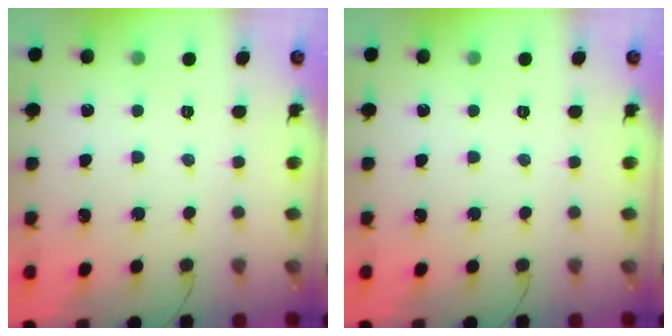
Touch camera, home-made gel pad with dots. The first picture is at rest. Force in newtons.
{"total": 0.0}